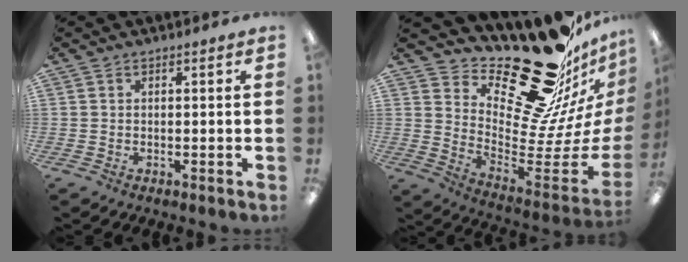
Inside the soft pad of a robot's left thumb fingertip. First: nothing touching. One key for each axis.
{"total": 28.7, "fx": 21.8, "fy": 10.4, "fz": 15.5, "tx": -0.164, "ty": -0.195, "tz": 0.395}